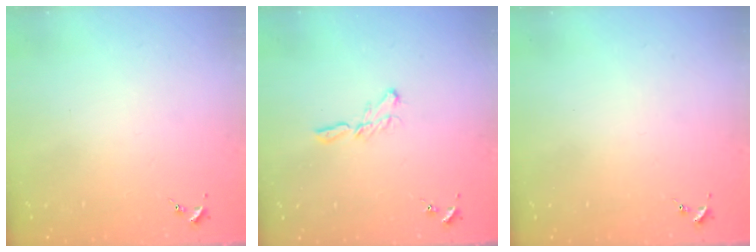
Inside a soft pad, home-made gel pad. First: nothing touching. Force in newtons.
{"total": 5.6, "press": 5.6, "slide": 0.2}
{"total": 0.0}